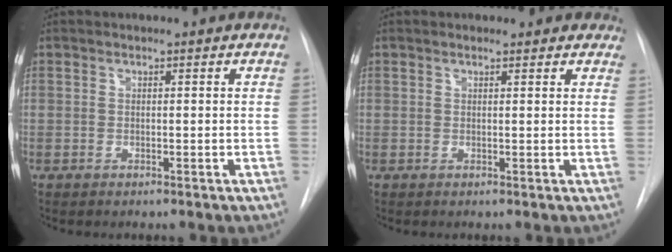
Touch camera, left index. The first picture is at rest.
{"total": 3.4, "force": [2.8, 1.4, 1.3], "torque": [-0.008, 0.010, 0.022]}